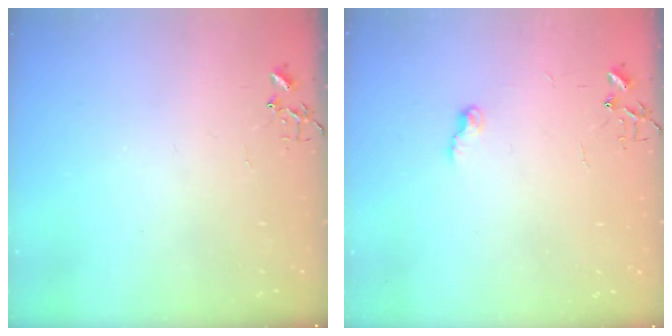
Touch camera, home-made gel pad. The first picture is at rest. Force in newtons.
{"total": 5.0, "press": 4.9, "slide": 0.7}